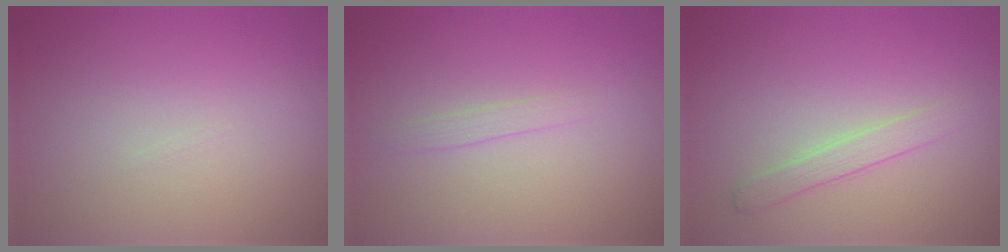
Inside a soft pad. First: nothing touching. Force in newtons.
{"total": 0.8, "press": 0.8, "slide": 0.1}
{"total": 1.7, "press": 1.7, "slide": 0.1}